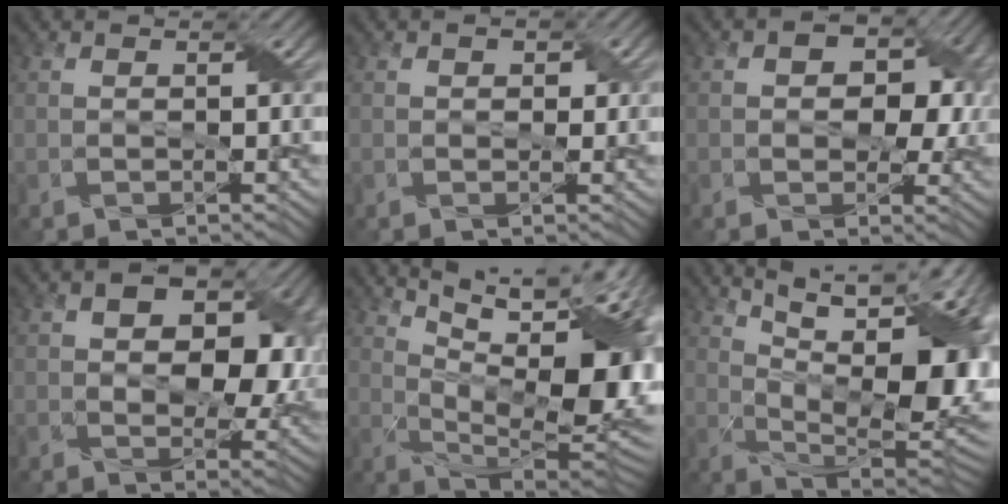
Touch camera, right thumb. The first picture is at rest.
{"total": 0.9, "force": [0.2, 0.7, 0.6], "torque": [-0.009, -0.005, 0.004]}
{"total": 7.0, "force": [0.9, 4.9, 4.9], "torque": [-0.061, 0.000, 0.003]}
{"total": 11.7, "force": [2.3, 7.1, 9.0], "torque": [-0.122, 0.001, 0.036]}
{"total": 15.5, "force": [4.4, 5.6, 13.8], "torque": [-0.201, 0.014, 0.074]}
{"total": 17.2, "force": [5.1, 6.5, 15.1], "torque": [-0.200, 0.025, 0.082]}